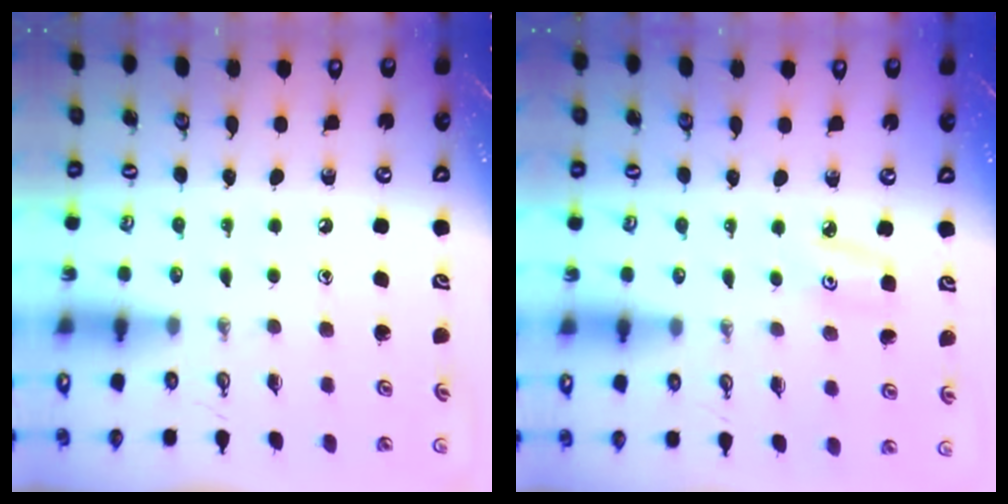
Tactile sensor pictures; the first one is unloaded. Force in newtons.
{"total": 4.2, "press": 4.2, "slide": 0.4}